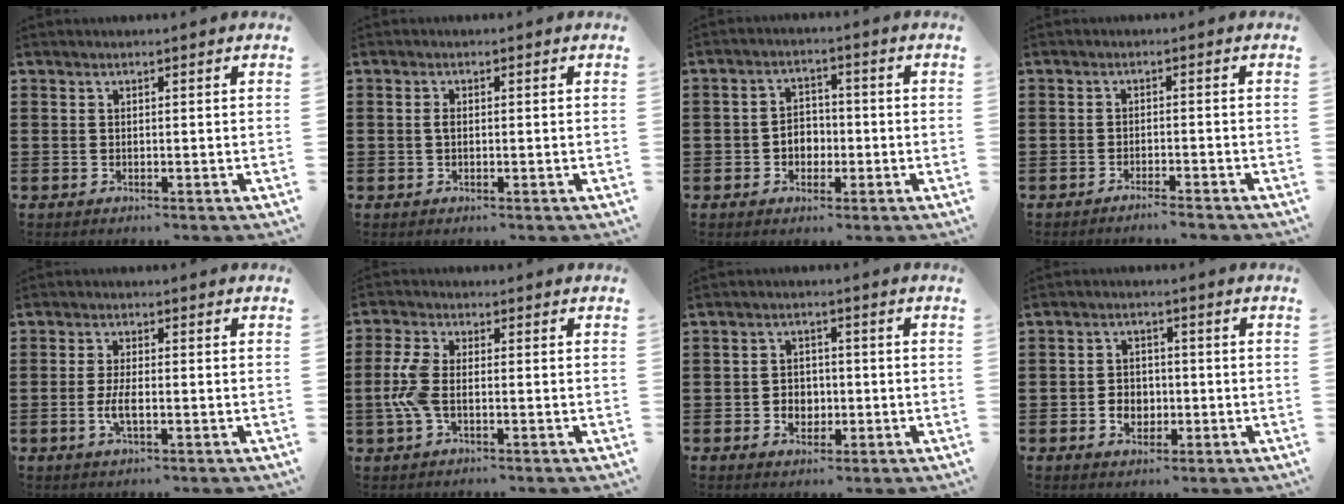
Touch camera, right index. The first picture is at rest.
{"total": 1.1, "force": [-0.1, 0.5, 1.0], "torque": [-0.020, 0.000, -0.002]}
{"total": 3.4, "force": [-1.1, 2.7, 1.8], "torque": [-0.031, 0.002, -0.026]}
{"total": 1.9, "force": [-1.8, -0.3, 0.5], "torque": [-0.010, 0.001, -0.036]}
{"total": 3.5, "force": [-1.0, 0.8, 3.2], "torque": [-0.070, -0.006, -0.021]}
{"total": 5.7, "force": [-0.9, 2.8, 4.9], "torque": [-0.129, -0.006, -0.026]}
{"total": 3.1, "force": [-1.0, 2.5, 1.5], "torque": [-0.028, -0.001, -0.025]}
{"total": 3.5, "force": [-1.1, 2.8, 1.9], "torque": [-0.035, -0.002, -0.024]}